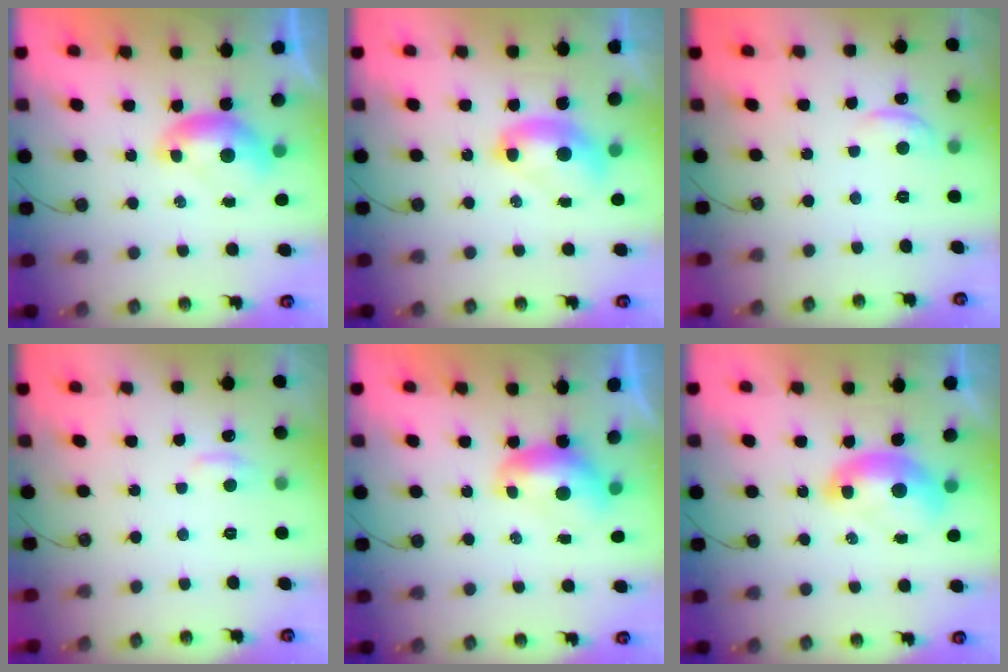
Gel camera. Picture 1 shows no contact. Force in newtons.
{"total": 2.7, "press": 2.7, "slide": 0.1}
{"total": 1.8, "press": 1.6, "slide": 0.8}
{"total": 0.8, "press": 0.1, "slide": 0.8}
{"total": 1.3, "press": 1.2, "slide": 0.4}
{"total": 2.6, "press": 2.5, "slide": 0.6}